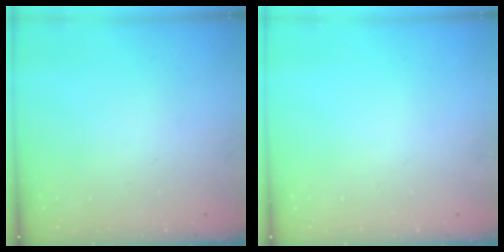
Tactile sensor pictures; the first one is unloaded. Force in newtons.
{"total": 0.0}